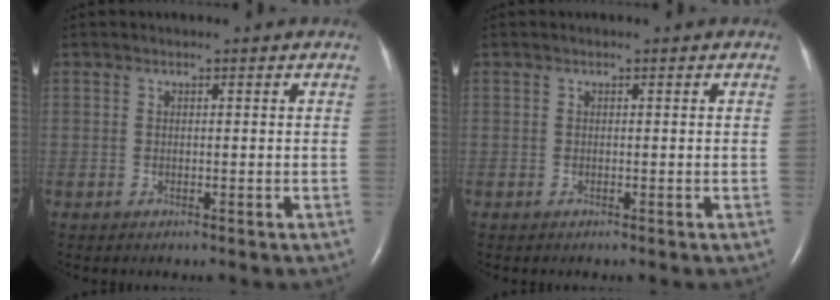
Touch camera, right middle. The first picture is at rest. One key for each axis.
{"total": 0.0}